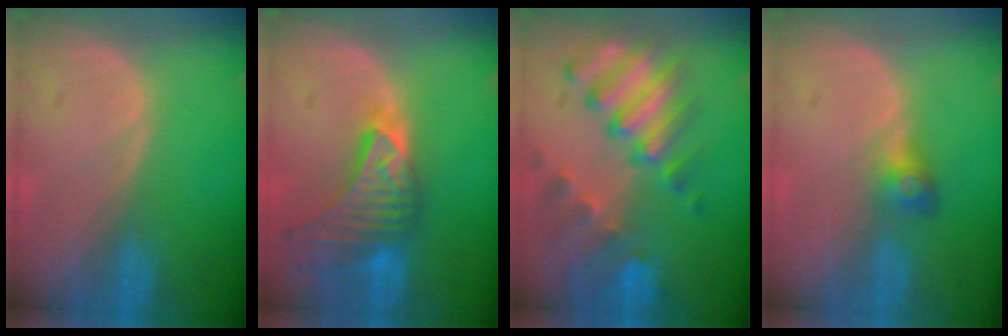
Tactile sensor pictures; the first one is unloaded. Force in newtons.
{"total": 9.0, "press": 8.2, "slide": 3.8}
{"total": 10.1, "press": 8.8, "slide": 4.8}
{"total": 2.7, "press": 2.6, "slide": 0.8}